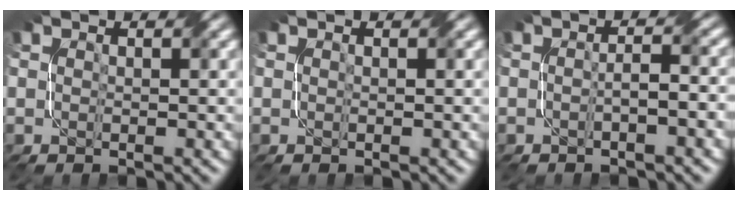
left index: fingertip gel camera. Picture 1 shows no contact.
{"total": 0.0}
{"total": 2.2, "force": [-0.8, 0.5, 2.0], "torque": [-0.026, 0.008, -0.017]}